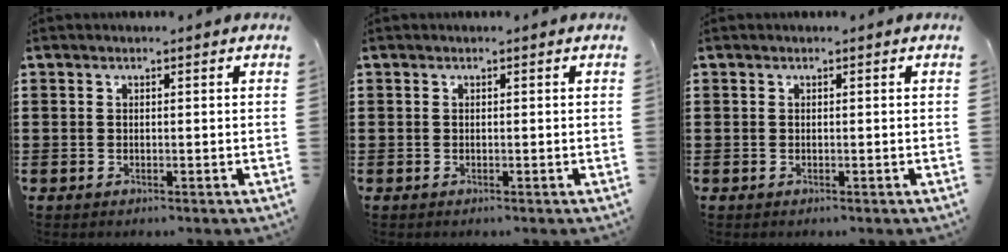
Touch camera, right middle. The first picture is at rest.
{"total": 0.0}
{"total": 0.0}